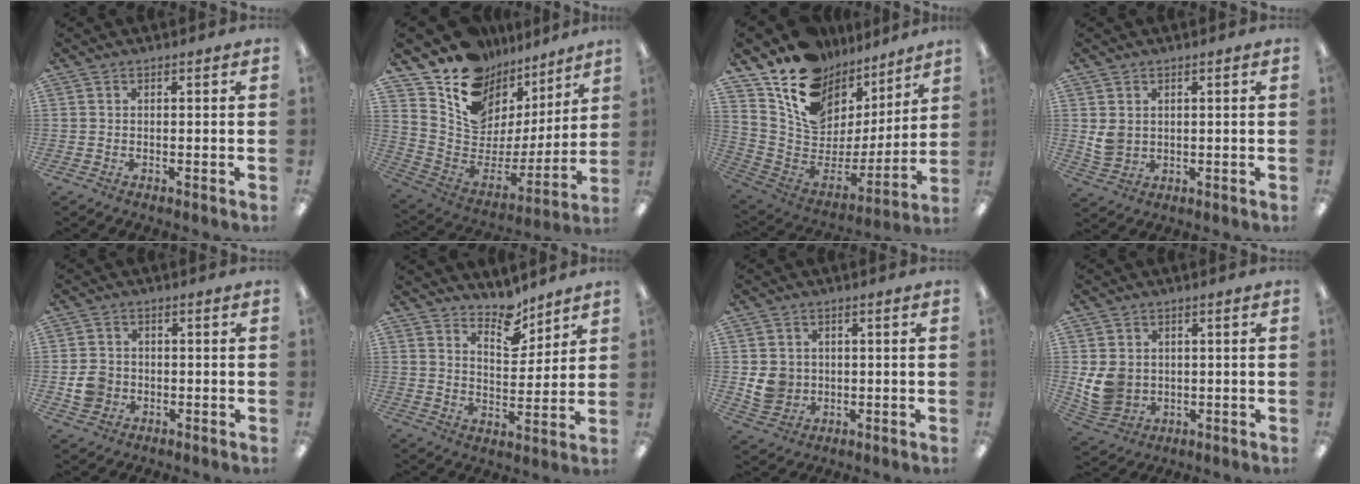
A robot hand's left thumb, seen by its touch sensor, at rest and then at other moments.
{"total": 14.1, "force": [10.3, 9.0, 3.5], "torque": [-0.067, -0.105, 0.193]}
{"total": 15.2, "force": [10.5, 9.8, 5.1], "torque": [-0.105, -0.089, 0.199]}
{"total": 4.4, "force": [1.3, 3.7, 2.0], "torque": [-0.032, 0.004, 0.028]}
{"total": 5.2, "force": [-1.1, 4.7, 1.9], "torque": [-0.031, 0.006, -0.019]}
{"total": 9.0, "force": [7.5, 3.9, 3.0], "torque": [-0.028, -0.056, 0.133]}
{"total": 6.0, "force": [0.2, 5.6, 1.9], "torque": [-0.035, 0.009, 0.007]}
{"total": 8.3, "force": [0.3, 7.4, 3.8], "torque": [-0.088, 0.011, 0.011]}